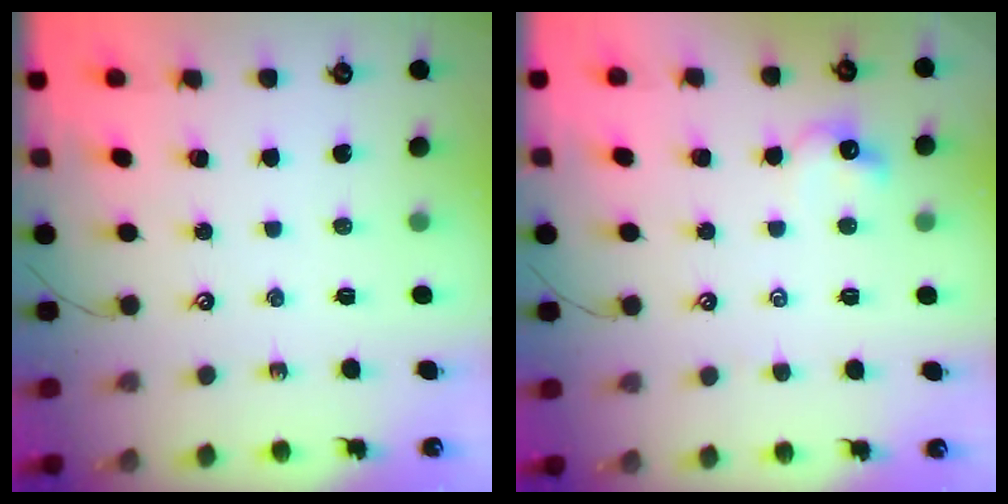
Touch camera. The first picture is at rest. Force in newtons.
{"total": 2.1, "press": 2.0, "slide": 0.7}